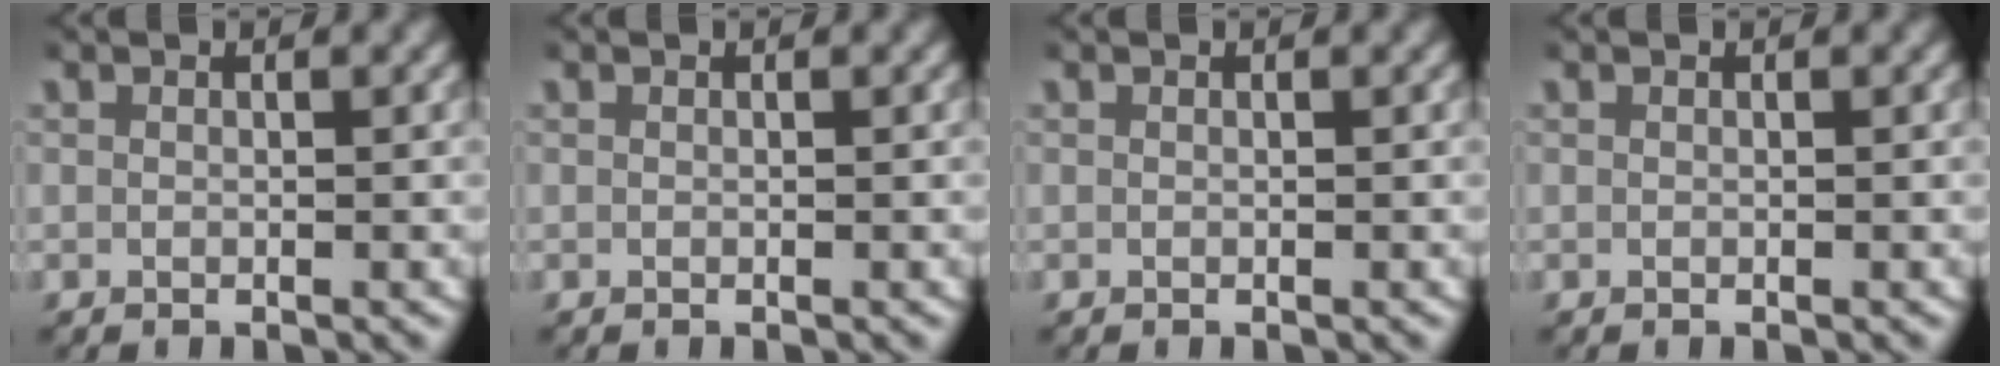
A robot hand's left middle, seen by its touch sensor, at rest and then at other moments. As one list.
[{"total": 0.0}, {"total": 0.0}, {"total": 0.0}]